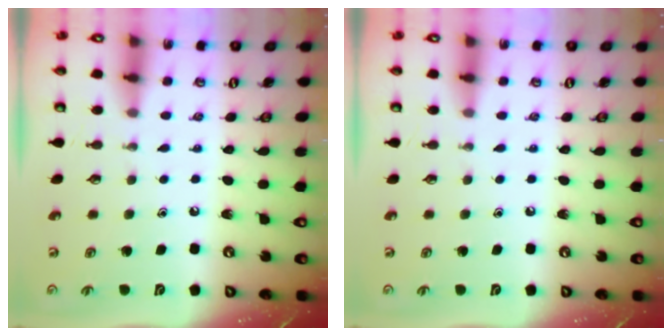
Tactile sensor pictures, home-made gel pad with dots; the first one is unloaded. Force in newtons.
{"total": 0.0}